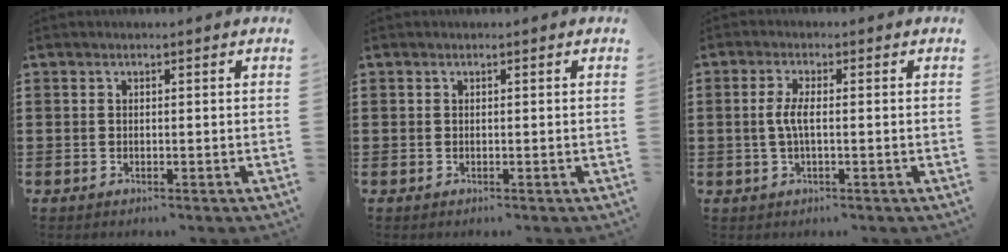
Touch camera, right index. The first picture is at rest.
{"total": 0.0}
{"total": 3.3, "force": [-0.2, 0.7, 3.2], "torque": [-0.082, -0.008, -0.013]}